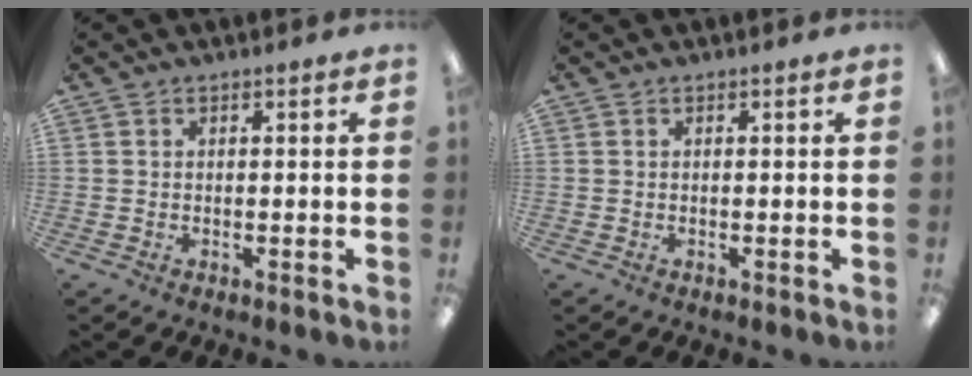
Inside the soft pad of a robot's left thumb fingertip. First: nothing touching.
{"total": 0.0}